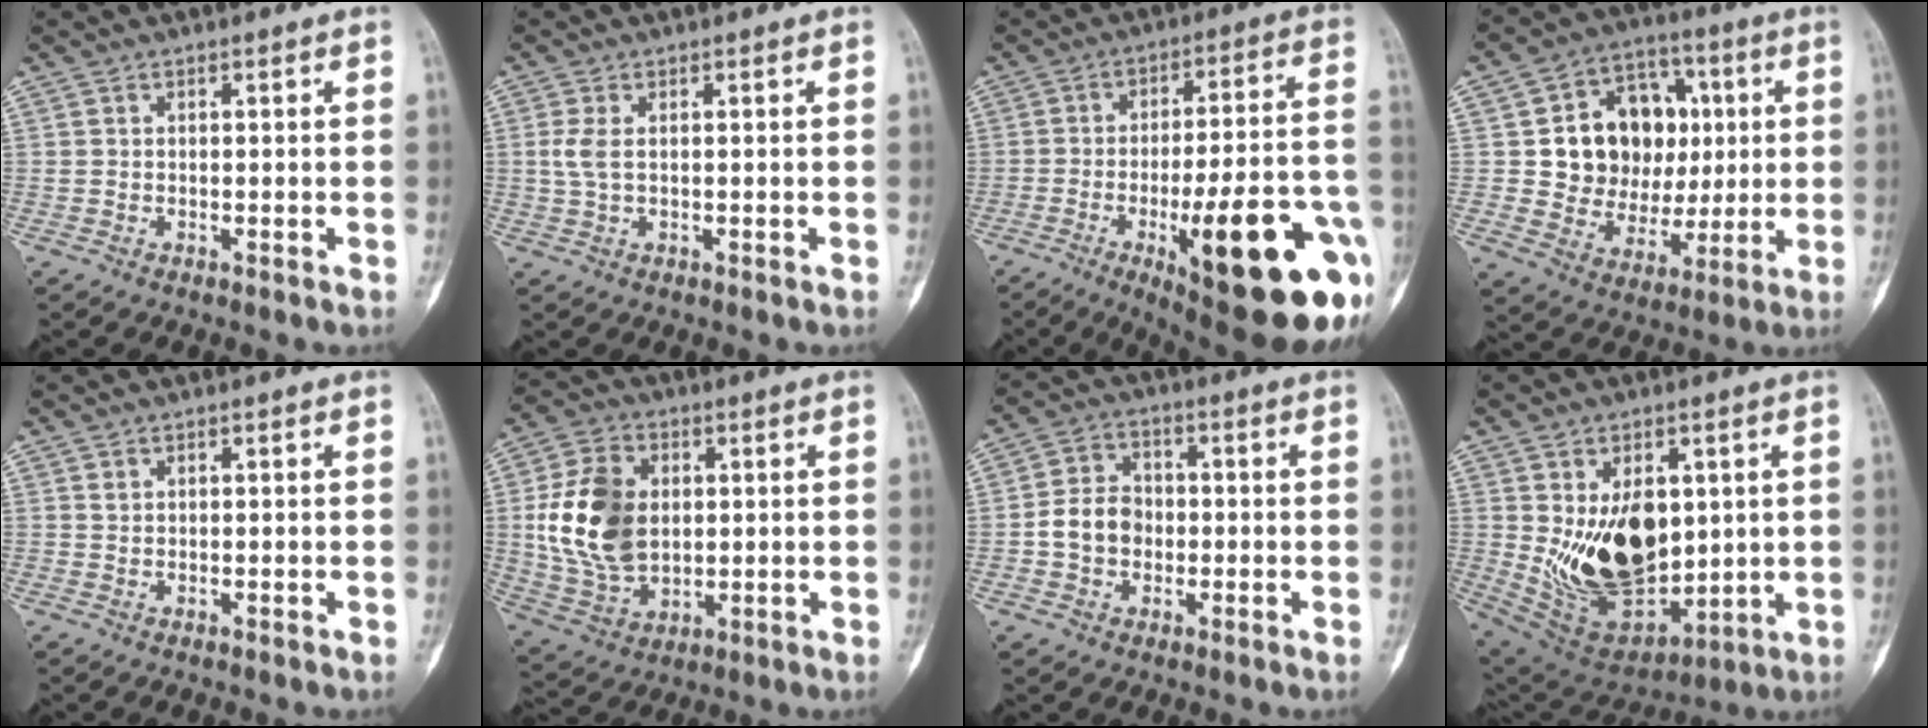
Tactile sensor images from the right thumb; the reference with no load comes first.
{"total": 3.2, "force": [0.5, 1.5, 2.8], "torque": [-0.077, 0.002, 0.015]}
{"total": 27.5, "force": [-9.8, 7.5, 24.6], "torque": [-0.277, 0.021, -0.123]}
{"total": 17.1, "force": [2.6, 13.8, 9.7], "torque": [-0.091, 0.010, 0.053]}
{"total": 0.7, "force": [0.4, 0.4, 0.3], "torque": [-0.004, 0.001, 0.009]}
{"total": 16.0, "force": [1.7, 11.1, 11.4], "torque": [-0.200, -0.004, 0.040]}
{"total": 7.3, "force": [-1.0, 5.9, 4.2], "torque": [-0.057, 0.021, -0.027]}
{"total": 18.4, "force": [1.8, 11.6, 14.2], "torque": [-0.190, -0.031, 0.063]}